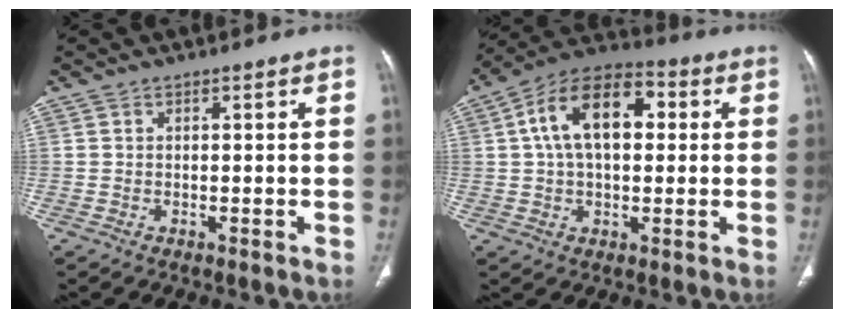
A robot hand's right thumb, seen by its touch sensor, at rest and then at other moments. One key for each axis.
{"total": 15.6, "fx": 3.1, "fy": 9.1, "fz": 12.3, "tx": -0.195, "ty": 0.027, "tz": 0.045}